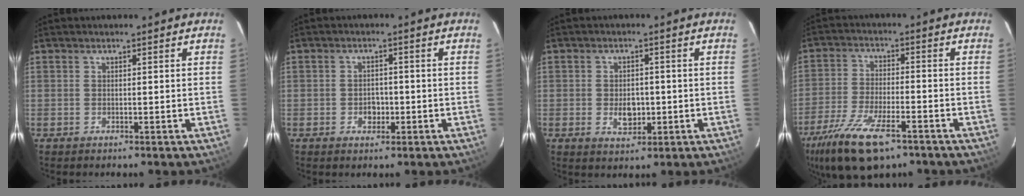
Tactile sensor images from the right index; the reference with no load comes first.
{"total": 2.9, "force": [-0.9, 2.4, 1.5], "torque": [-0.026, 0.006, -0.011]}
{"total": 4.7, "force": [-1.0, 3.3, 3.3], "torque": [-0.058, -0.002, -0.011]}
{"total": 15.4, "force": [-10.0, 5.8, 10.3], "torque": [-0.228, -0.038, -0.183]}